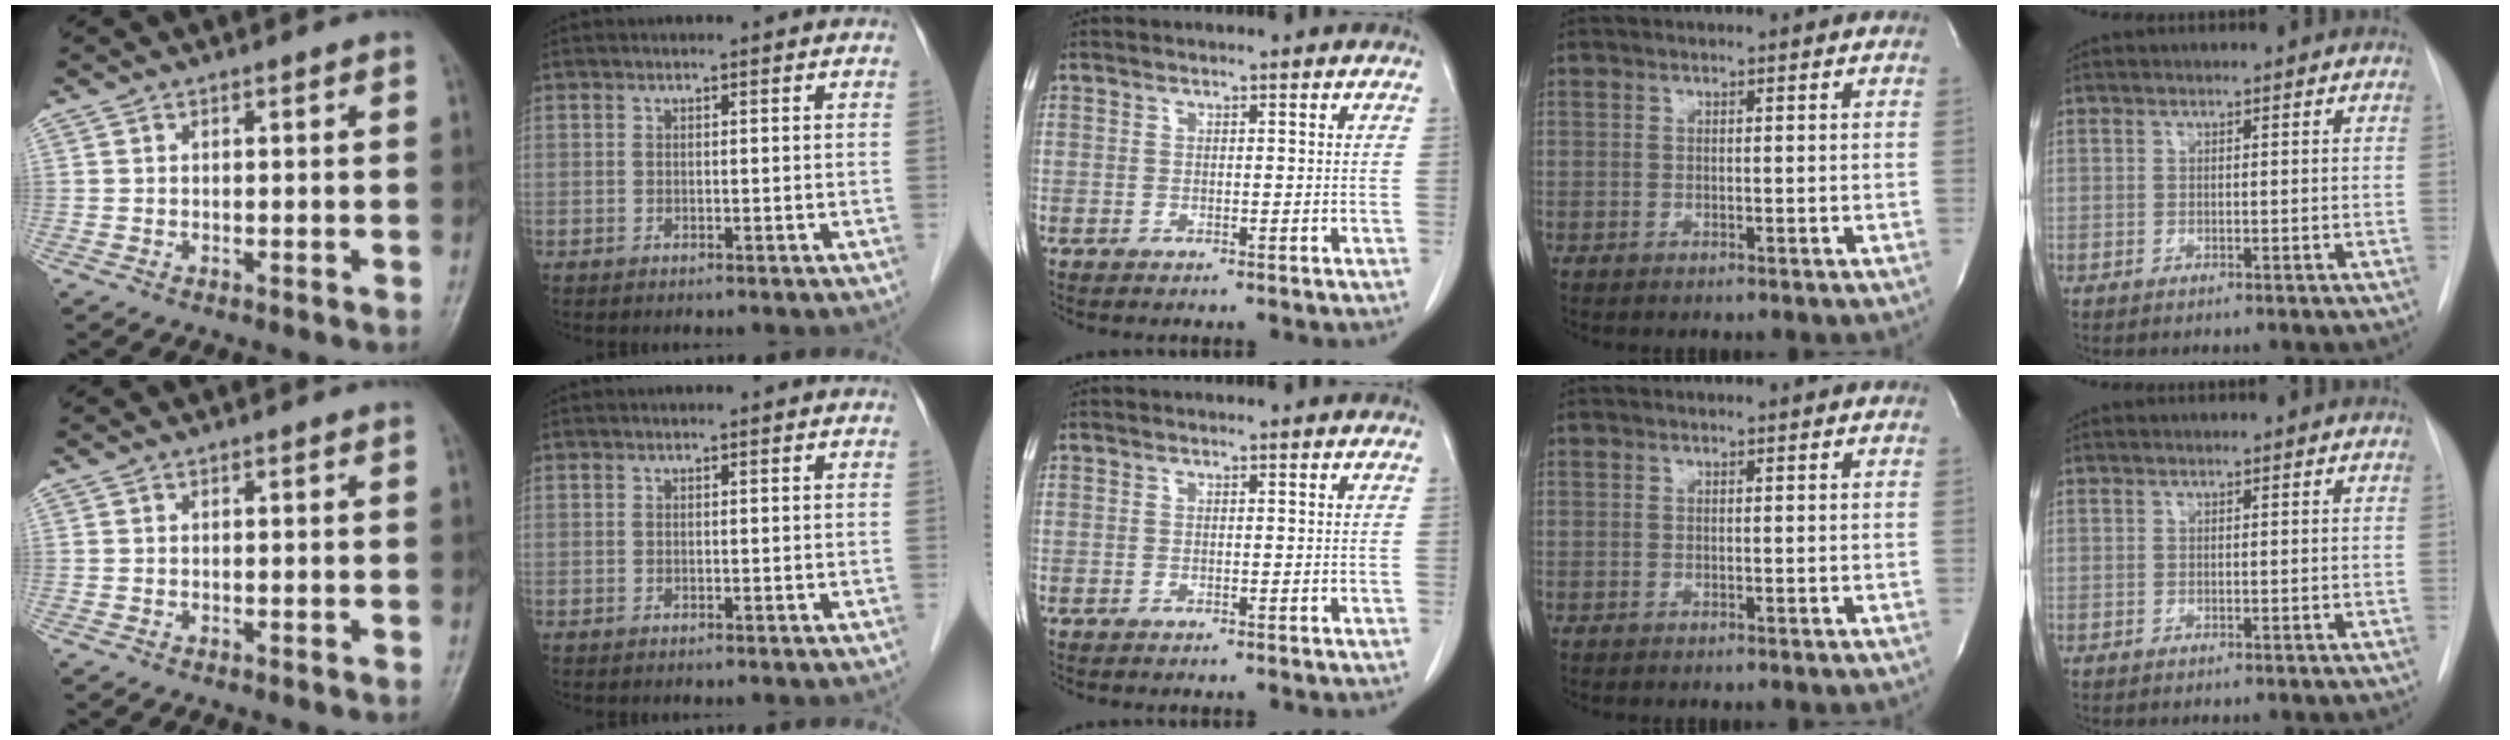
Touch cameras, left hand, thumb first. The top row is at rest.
{}